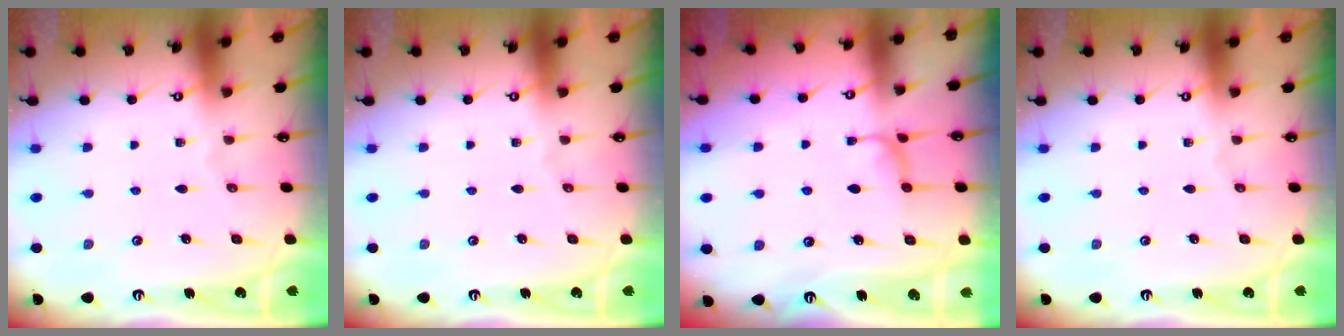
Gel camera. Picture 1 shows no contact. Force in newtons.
{"total": 0.0}
{"total": 0.9, "press": 0.2, "slide": 0.8}
{"total": 0.0}